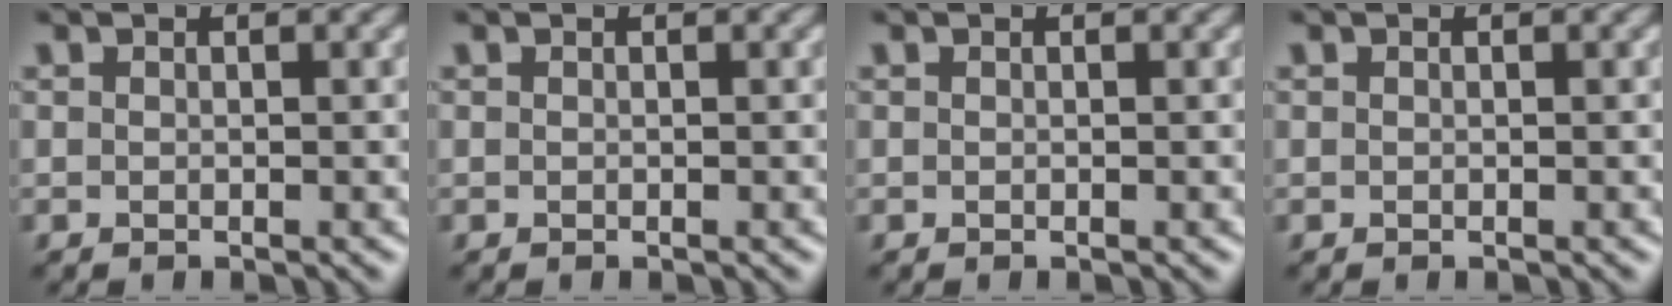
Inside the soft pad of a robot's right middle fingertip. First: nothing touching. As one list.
[{"total": 0.0}, {"total": 0.0}, {"total": 0.0}]